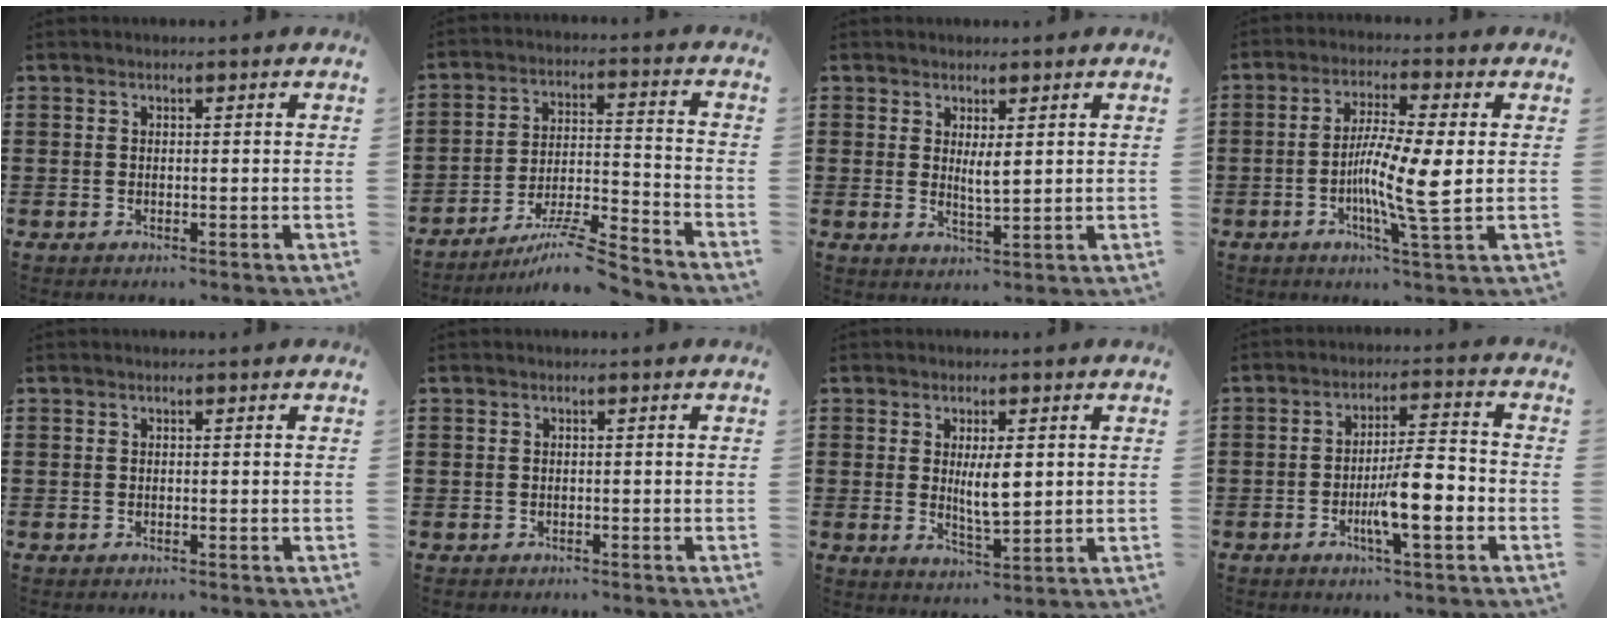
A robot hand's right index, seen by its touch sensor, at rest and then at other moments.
{"total": 8.8, "force": [-7.6, 0.2, 4.4], "torque": [-0.074, 0.005, -0.146]}
{"total": 2.7, "force": [1.0, 0.7, 2.4], "torque": [-0.051, 0.002, 0.018]}
{"total": 9.2, "force": [-1.1, 0.5, 9.2], "torque": [-0.165, -0.009, -0.021]}
{"total": 0.0}
{"total": 0.8, "force": [-0.5, 0.6, 0.0], "torque": [-0.002, 0.002, -0.012]}
{"total": 5.2, "force": [0.7, 1.7, 4.8], "torque": [-0.076, -0.002, 0.008]}
{"total": 8.4, "force": [-2.6, 1.7, 7.7], "torque": [-0.139, 0.000, -0.046]}